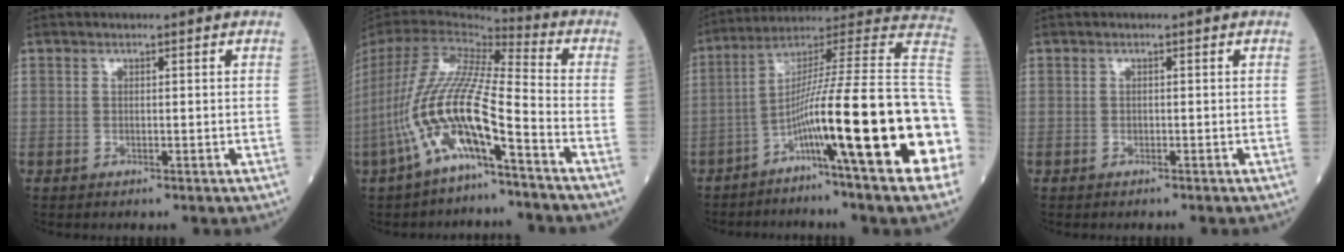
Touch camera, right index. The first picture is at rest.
{"total": 17.9, "force": [-8.2, 2.5, 15.7], "torque": [-0.342, -0.006, -0.153]}
{"total": 26.4, "force": [-7.5, -0.3, 25.3], "torque": [-0.311, 0.003, -0.135]}
{"total": 0.0}